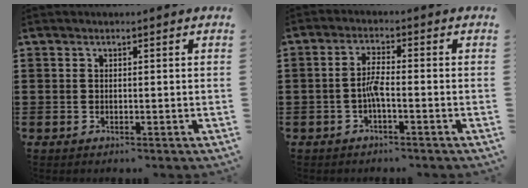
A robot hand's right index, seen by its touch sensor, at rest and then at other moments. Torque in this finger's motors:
{"motor_torque": [0.78, -0.65, 0.10, 0.10]}